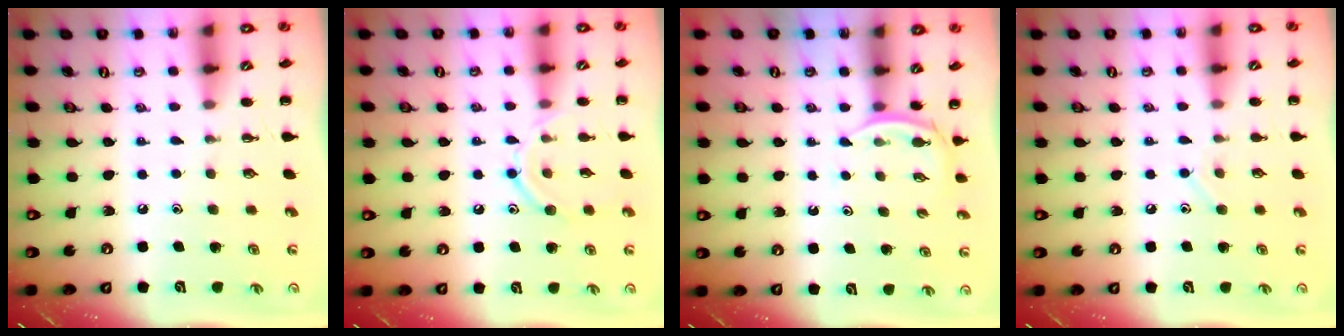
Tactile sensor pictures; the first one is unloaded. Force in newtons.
{"total": 10.2, "press": 10.2, "slide": 1.0}
{"total": 2.6, "press": 2.5, "slide": 0.8}
{"total": 6.0, "press": 5.9, "slide": 1.3}